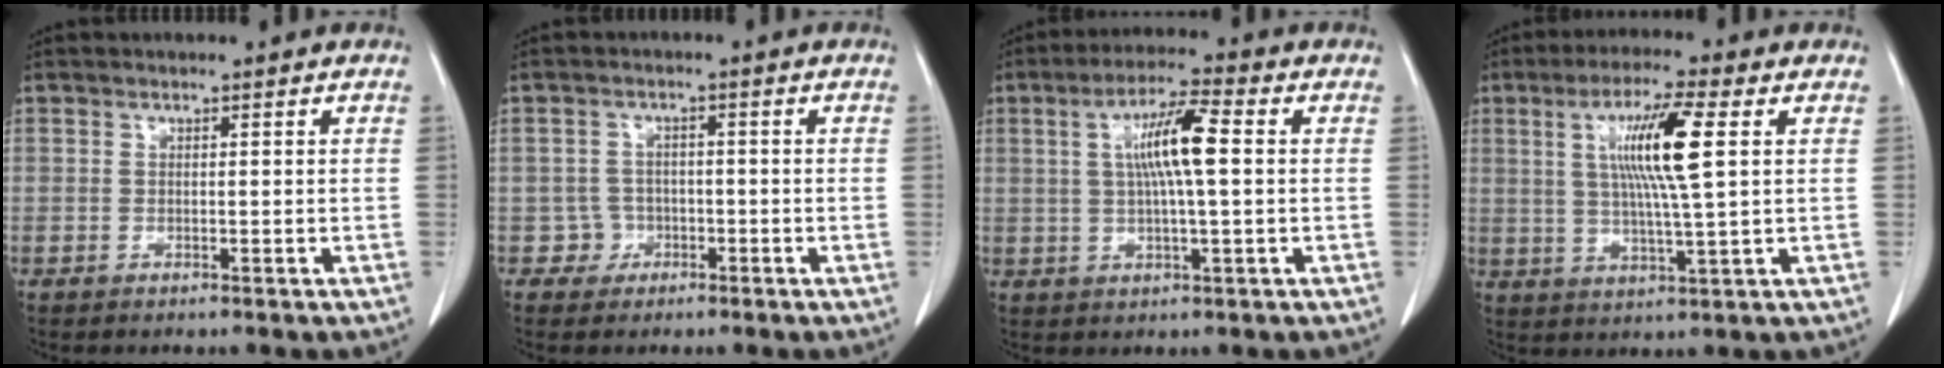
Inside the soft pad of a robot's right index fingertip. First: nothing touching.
{"total": 2.7, "force": [-1.2, 2.3, -0.4], "torque": [0.020, 0.014, -0.024]}
{"total": 8.3, "force": [1.3, 0.6, 8.2], "torque": [-0.154, 0.008, 0.019]}
{"total": 10.4, "force": [2.6, -0.1, 10.0], "torque": [-0.188, 0.003, 0.045]}